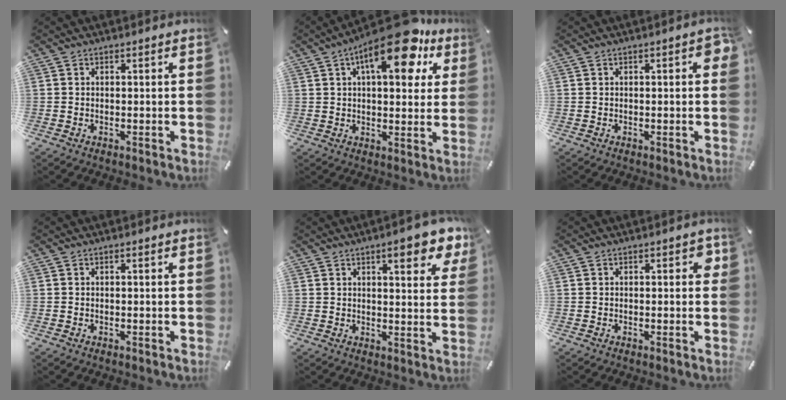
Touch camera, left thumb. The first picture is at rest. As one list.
[{"total": 16.5, "force": [8.8, 6.5, 12.3], "torque": [-0.180, -0.035, 0.139]}, {"total": 2.0, "force": [0.2, 0.7, 1.9], "torque": [-0.027, 0.004, -0.001]}, {"total": 0.0}, {"total": 9.2, "force": [5.8, 2.7, 6.6], "torque": [-0.082, -0.032, 0.091]}, {"total": 1.7, "force": [0.3, 1.0, 1.3], "torque": [-0.009, 0.003, 0.000]}]